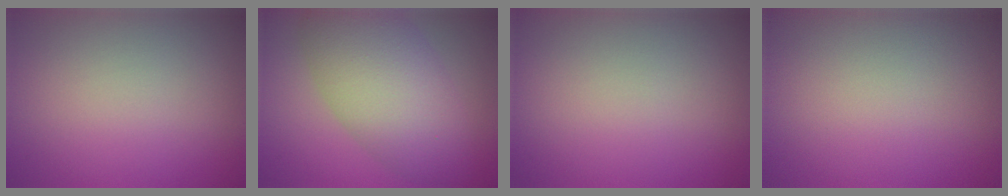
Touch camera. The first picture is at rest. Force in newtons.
{"total": 8.1, "press": 8.1, "slide": 0.4}
{"total": 0.0}
{"total": 0.0}